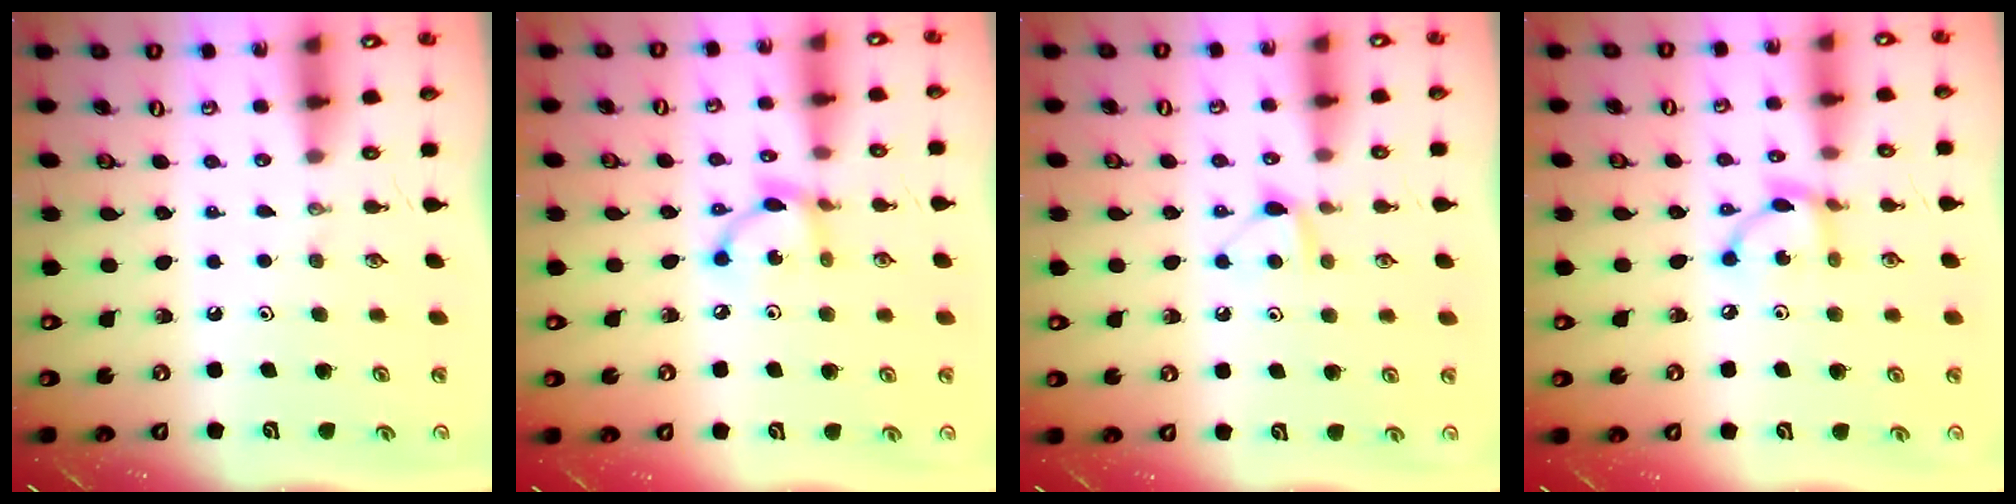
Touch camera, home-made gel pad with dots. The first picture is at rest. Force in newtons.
{"total": 7.1, "press": 7.1, "slide": 0.1}
{"total": 6.1, "press": 6.0, "slide": 0.8}
{"total": 6.4, "press": 6.4, "slide": 0.2}